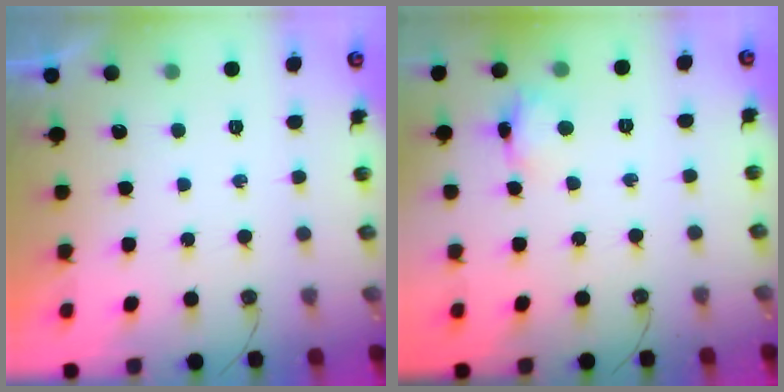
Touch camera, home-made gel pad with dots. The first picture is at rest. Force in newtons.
{"total": 6.6, "press": 6.6, "slide": 0.5}